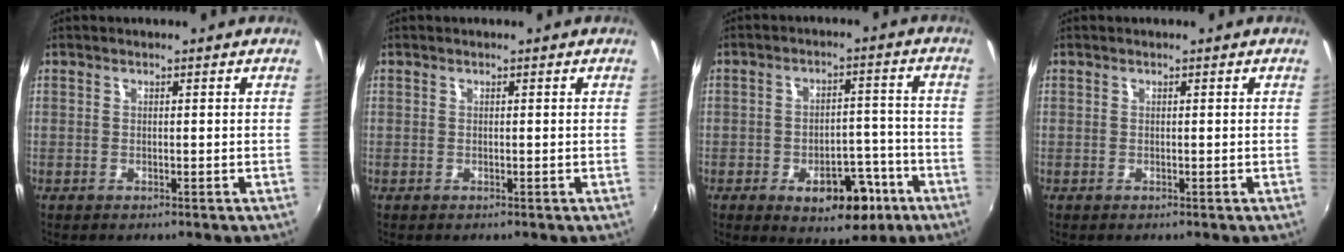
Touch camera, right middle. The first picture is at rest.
{"total": 0.0}
{"total": 10.2, "force": [-5.4, 5.3, 6.8], "torque": [-0.093, 0.011, -0.061]}
{"total": 0.0}